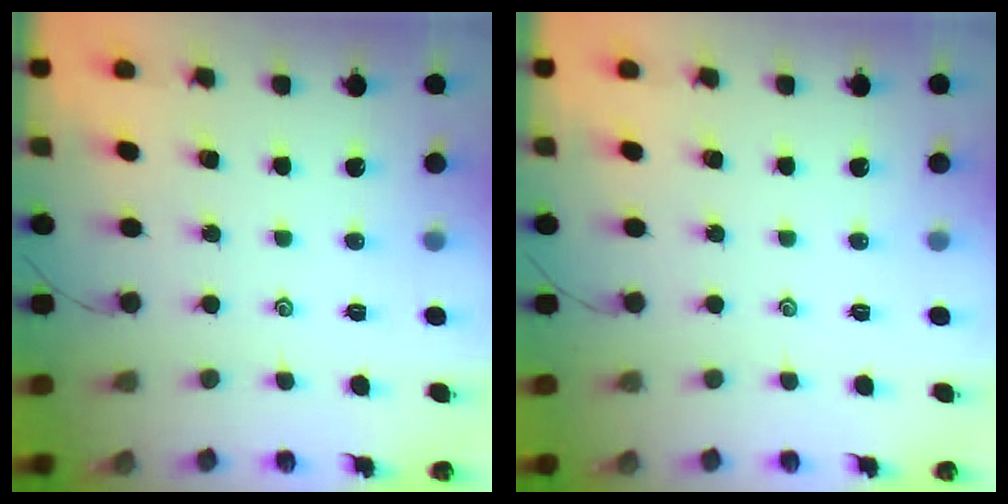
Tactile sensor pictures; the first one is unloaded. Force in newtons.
{"total": 0.0}